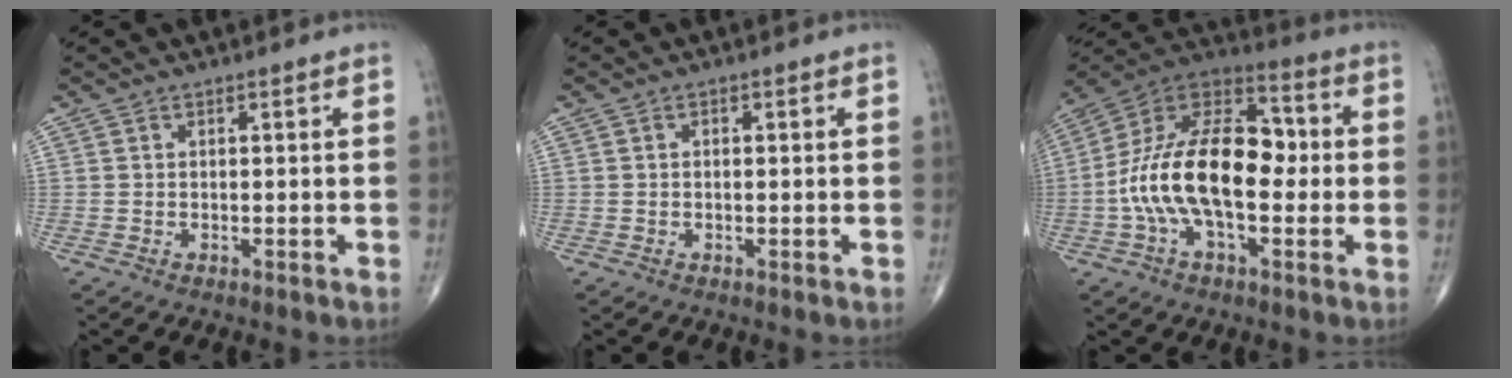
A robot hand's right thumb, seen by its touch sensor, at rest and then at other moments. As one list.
[{"total": 0.7, "force": [0.1, 0.3, 0.6], "torque": [-0.012, 0.006, 0.001]}, {"total": 20.7, "force": [-1.6, 10.9, 17.5], "torque": [-0.313, 0.043, -0.035]}]